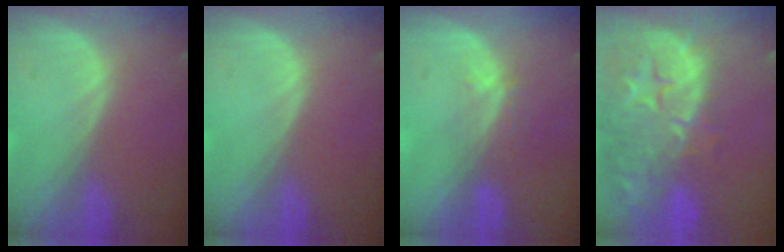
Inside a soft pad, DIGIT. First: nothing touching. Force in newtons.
{"total": 0.0}
{"total": 2.9, "press": 2.4, "slide": 1.7}
{"total": 15.2, "press": 12.0, "slide": 9.3}